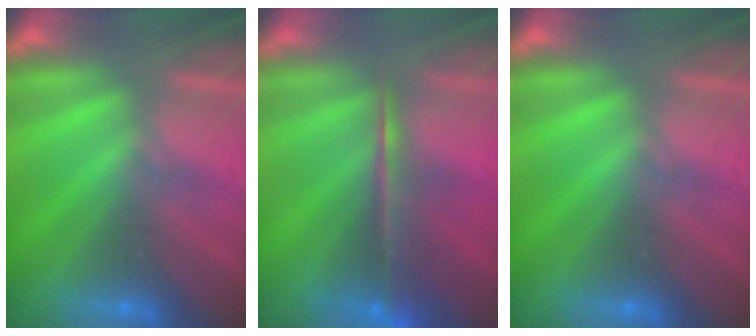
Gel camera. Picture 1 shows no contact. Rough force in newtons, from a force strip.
{"total": 7.1}
{"total": 0.0}